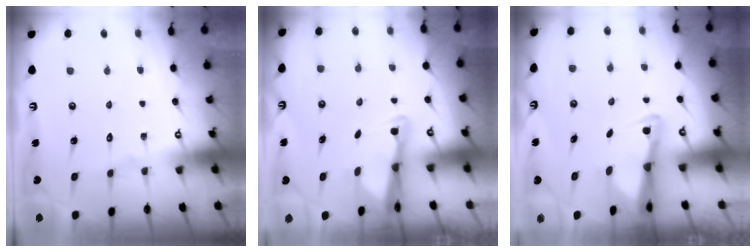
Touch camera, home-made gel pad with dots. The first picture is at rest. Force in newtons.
{"total": 2.7, "press": 2.7, "slide": 0.5}
{"total": 3.2, "press": 3.2, "slide": 0.7}